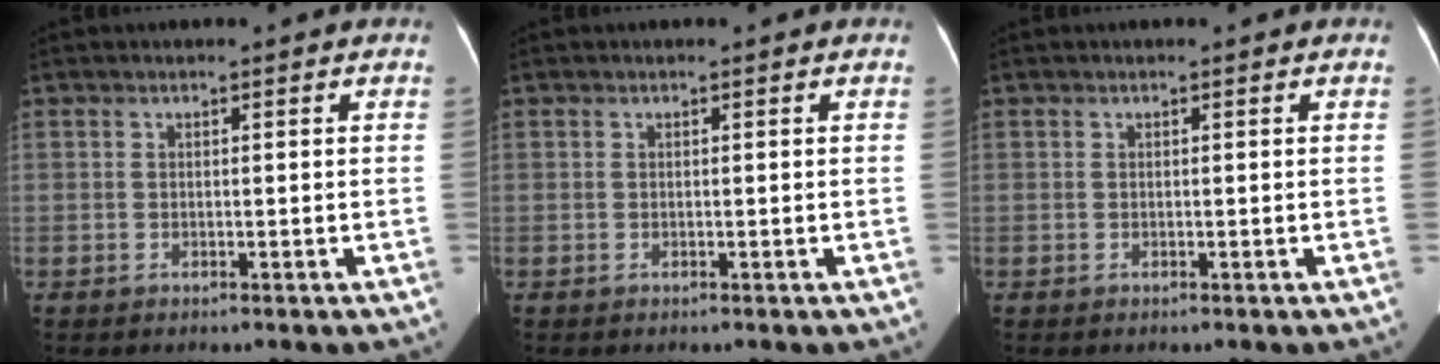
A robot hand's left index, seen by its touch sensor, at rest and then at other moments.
{"total": 0.0}
{"total": 0.0}